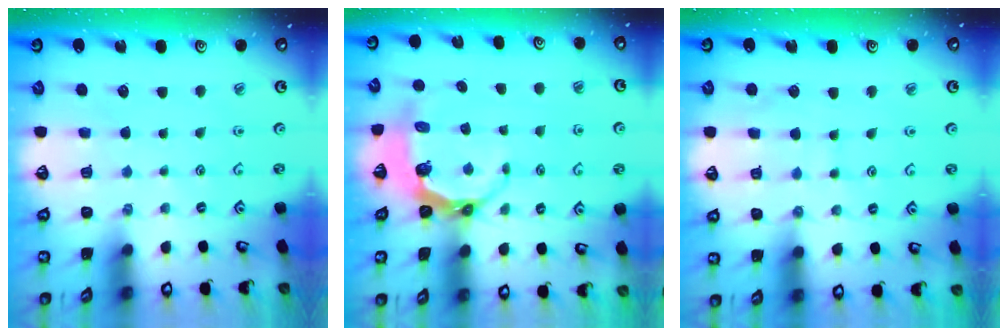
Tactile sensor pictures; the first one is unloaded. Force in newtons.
{"total": 7.1, "press": 6.1, "slide": 3.6}
{"total": 6.3, "press": 6.3, "slide": 0.5}